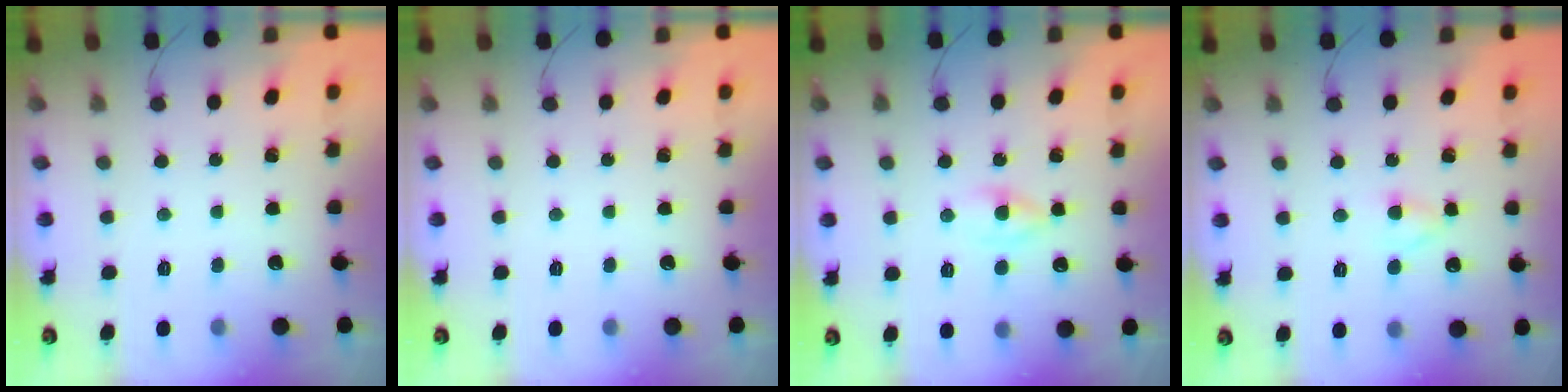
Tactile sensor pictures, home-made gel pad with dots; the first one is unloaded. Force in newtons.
{"total": 0.0}
{"total": 1.8, "press": 1.5, "slide": 1.0}
{"total": 2.6, "press": 2.5, "slide": 0.9}